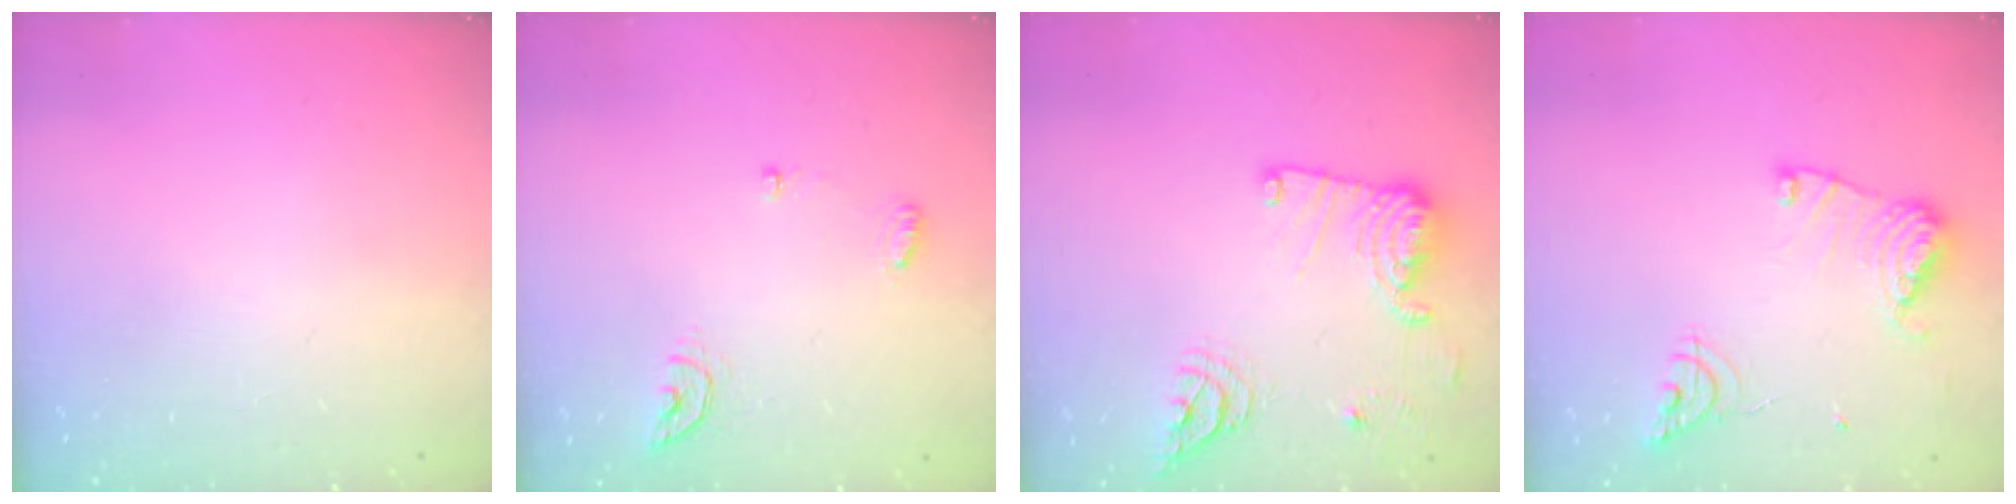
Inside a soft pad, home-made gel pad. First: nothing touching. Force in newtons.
{"total": 5.5, "press": 5.5, "slide": 0.5}
{"total": 15.4, "press": 15.3, "slide": 1.5}
{"total": 13.4, "press": 13.3, "slide": 1.4}